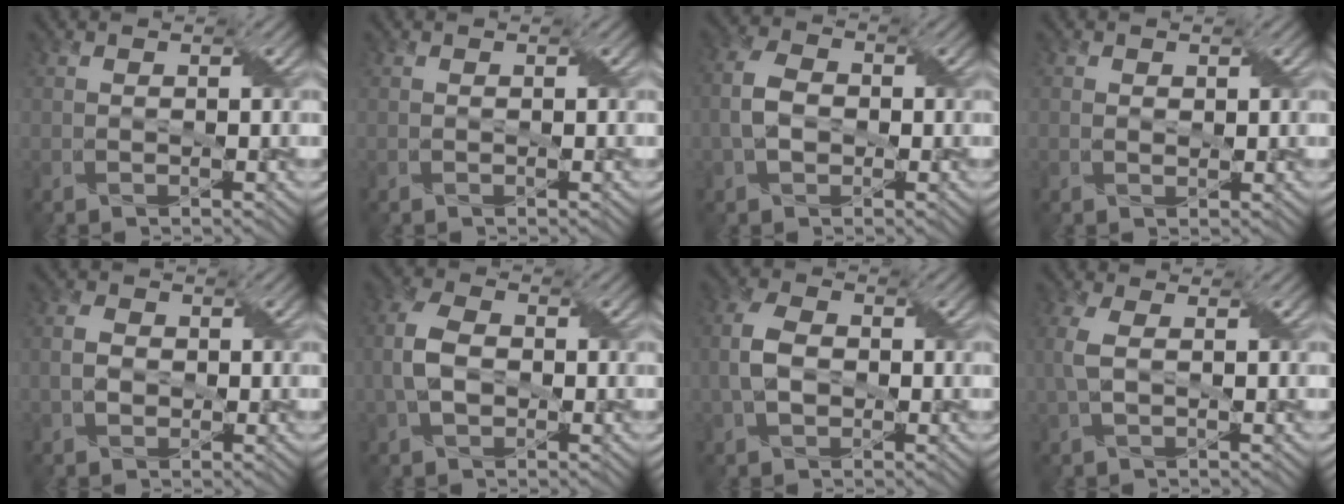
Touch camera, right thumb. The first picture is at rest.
{"total": 0.0}
{"total": 4.7, "force": [-0.6, 3.3, 3.3], "torque": [-0.083, 0.003, -0.016]}
{"total": 1.0, "force": [0.4, 0.8, 0.6], "torque": [-0.014, -0.003, 0.011]}
{"total": 2.7, "force": [-0.3, 2.2, 1.7], "torque": [-0.046, 0.003, -0.009]}
{"total": 5.7, "force": [-0.5, 3.8, 4.2], "torque": [-0.111, 0.005, -0.017]}
{"total": 5.2, "force": [-0.5, 3.6, 3.8], "torque": [-0.098, 0.004, -0.014]}
{"total": 3.0, "force": [0.4, 1.4, 2.7], "torque": [-0.079, 0.008, 0.005]}